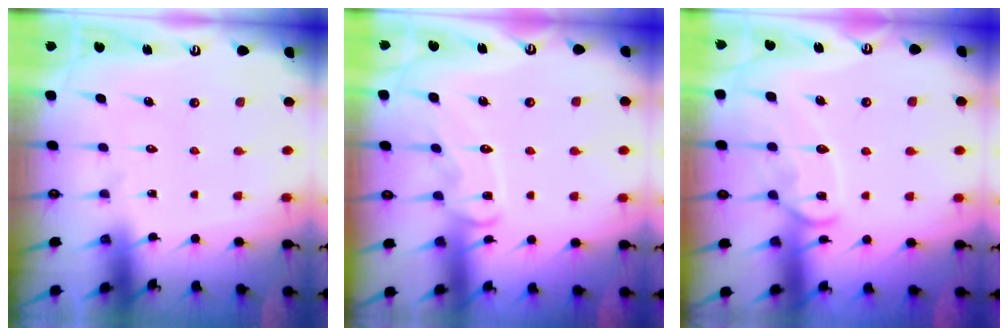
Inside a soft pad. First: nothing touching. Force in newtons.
{"total": 10.3, "press": 10.3, "slide": 0.8}
{"total": 12.1, "press": 12.1, "slide": 1.0}